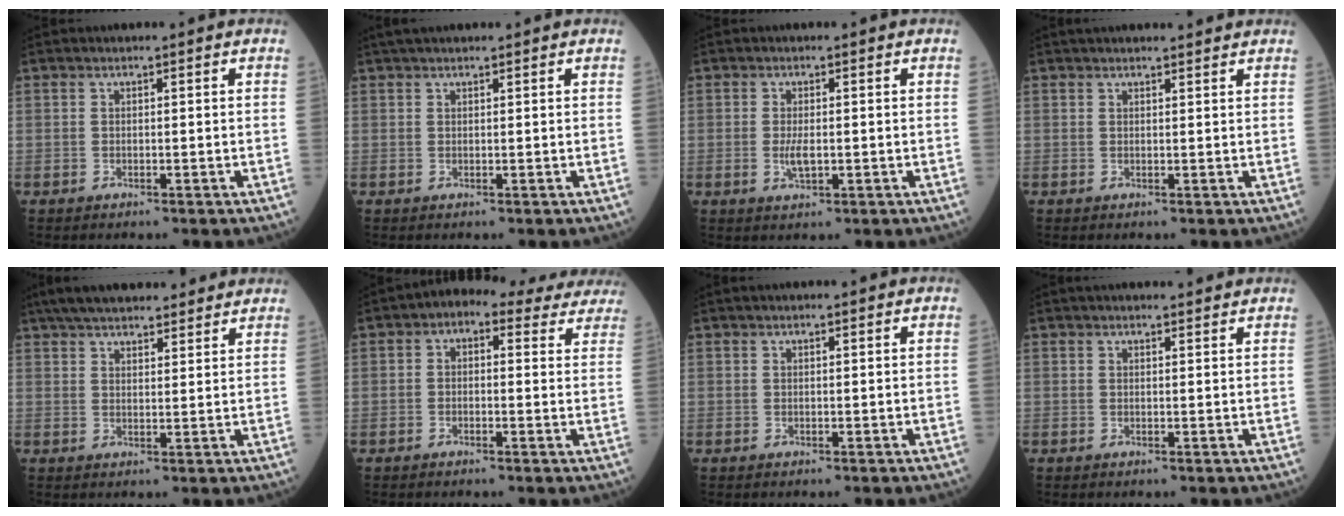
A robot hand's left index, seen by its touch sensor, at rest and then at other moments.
{"total": 3.8, "force": [3.3, 0.6, 1.9], "torque": [-0.027, 0.036, 0.054]}
{"total": 2.6, "force": [-0.3, 0.8, 2.4], "torque": [-0.051, -0.003, -0.003]}
{"total": 7.0, "force": [6.5, 0.9, 2.2], "torque": [-0.022, 0.030, 0.079]}
{"total": 15.9, "force": [13.9, 3.7, 6.8], "torque": [-0.105, 0.043, 0.202]}
{"total": 11.3, "force": [9.0, 5.1, 4.6], "torque": [-0.039, 0.038, 0.086]}
{"total": 3.0, "force": [2.8, 0.3, 1.1], "torque": [-0.009, 0.026, 0.036]}
{"total": 6.9, "force": [6.5, 0.9, 2.0], "torque": [-0.018, 0.026, 0.076]}